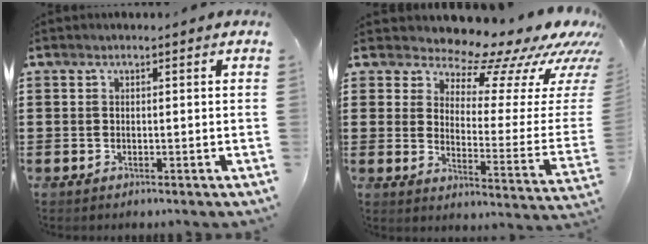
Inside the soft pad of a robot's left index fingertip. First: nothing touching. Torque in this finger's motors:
{"motor_torque": [1.53, -0.61, 0.62, 0.04]}